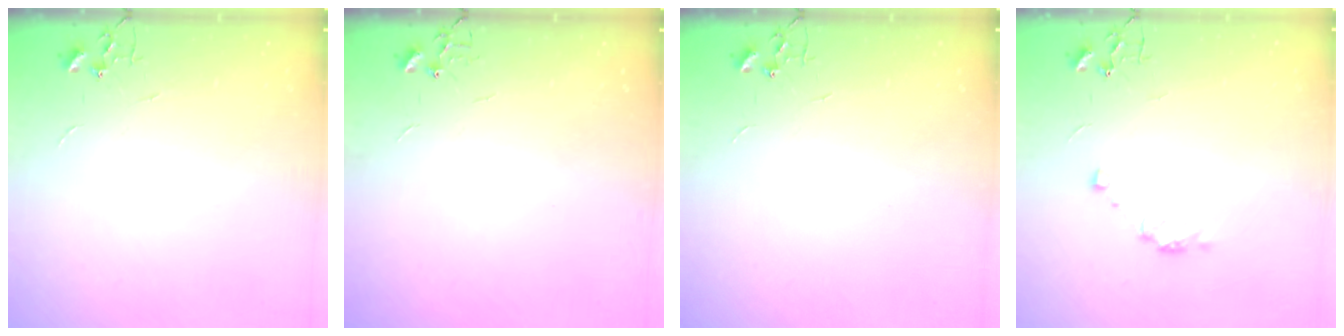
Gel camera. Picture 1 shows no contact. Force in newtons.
{"total": 0.0}
{"total": 0.0}
{"total": 5.8, "press": 5.8, "slide": 0.8}